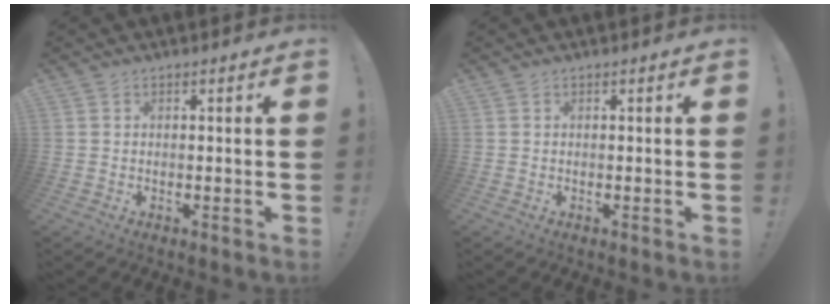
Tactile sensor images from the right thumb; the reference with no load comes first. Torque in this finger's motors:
{"motor_torque": [0.00, 0.00, 0.00, 0.00, 0.00]}